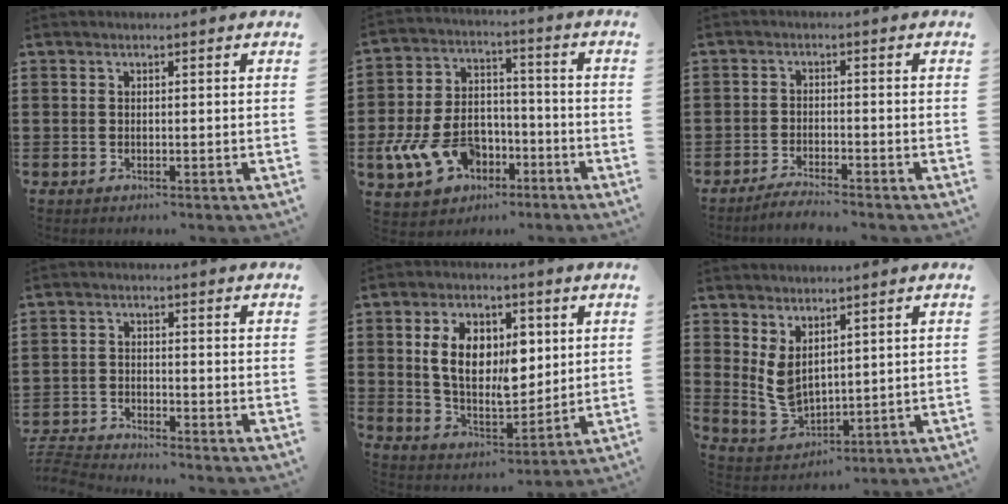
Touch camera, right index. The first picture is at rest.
{"total": 11.3, "force": [-4.1, 8.0, 6.9], "torque": [-0.166, 0.019, -0.070]}
{"total": 2.3, "force": [-2.3, -0.1, 0.4], "torque": [-0.009, 0.002, -0.046]}
{"total": 3.4, "force": [-3.4, 0.0, 0.1], "torque": [-0.020, -0.005, -0.078]}
{"total": 10.7, "force": [3.2, 6.3, 8.1], "torque": [-0.164, 0.010, 0.058]}
{"total": 5.0, "force": [2.9, 2.6, 3.1], "torque": [-0.083, -0.016, 0.056]}